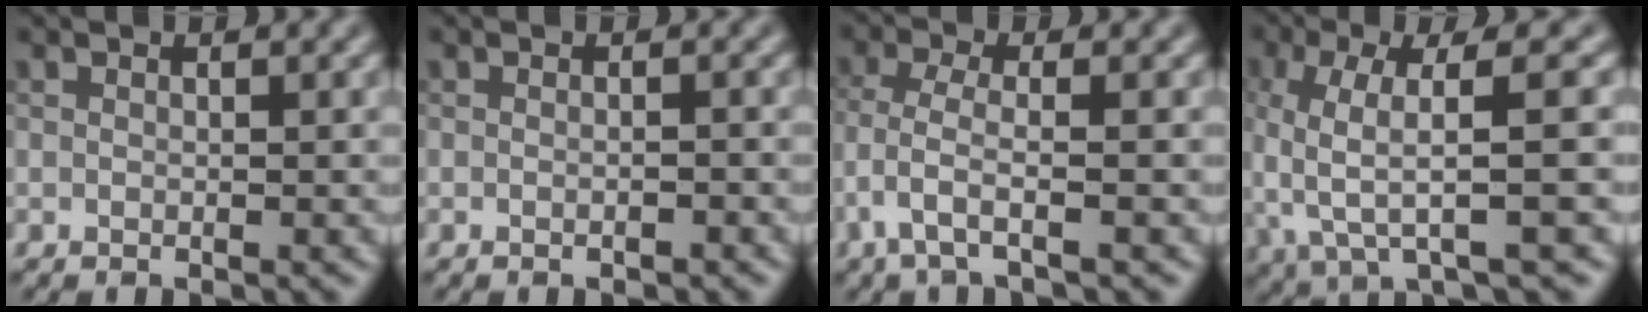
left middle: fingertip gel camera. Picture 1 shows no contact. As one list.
[{"total": 0.7, "force": [-0.3, 0.1, 0.6], "torque": [-0.011, -0.003, -0.008]}, {"total": 3.0, "force": [-1.6, 0.7, 2.5], "torque": [-0.060, -0.002, -0.039]}, {"total": 6.6, "force": [-0.3, 1.6, 6.4], "torque": [-0.127, 0.002, -0.010]}]